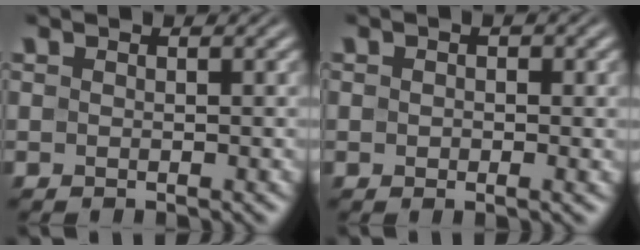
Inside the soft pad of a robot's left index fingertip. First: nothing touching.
{"total": 2.2, "force": [0.2, 1.0, 1.9], "torque": [-0.026, 0.001, 0.004]}